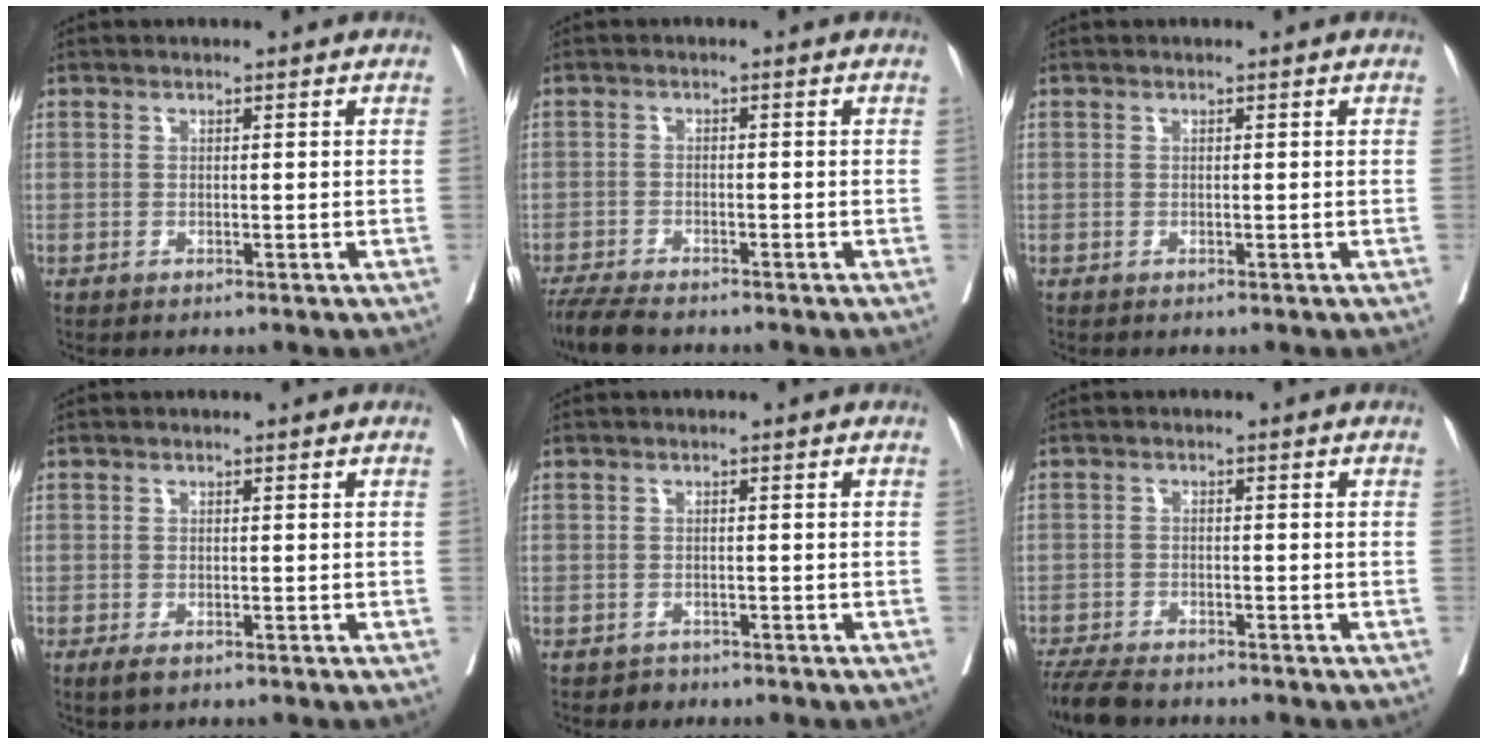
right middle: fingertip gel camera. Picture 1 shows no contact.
{"total": 5.6, "force": [-5.0, 0.8, 2.5], "torque": [-0.044, -0.017, -0.088]}
{"total": 0.0}
{"total": 1.8, "force": [-1.0, 0.7, 1.2], "torque": [-0.025, -0.004, -0.014]}
{"total": 1.3, "force": [-1.0, 0.8, -0.2], "torque": [-0.002, 0.003, -0.018]}
{"total": 6.5, "force": [-5.8, 1.4, 2.6], "torque": [-0.041, -0.017, -0.101]}